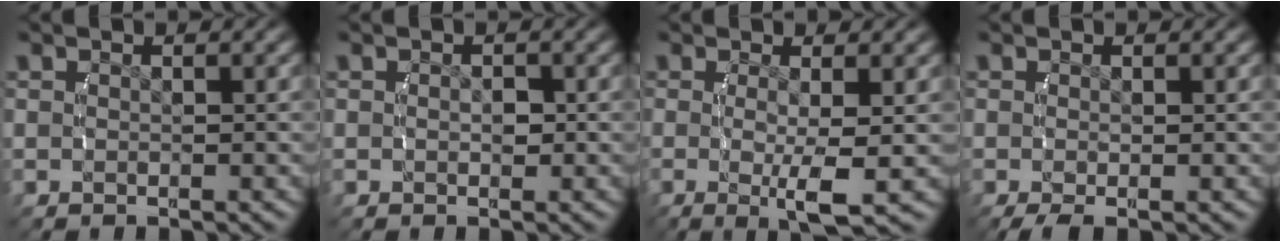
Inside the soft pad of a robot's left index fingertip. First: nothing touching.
{"total": 0.6, "force": [-0.1, 0.4, 0.5], "torque": [-0.007, -0.003, 0.002]}
{"total": 4.1, "force": [-1.0, 0.5, 4.0], "torque": [-0.073, -0.022, -0.008]}
{"total": 1.3, "force": [-0.9, 0.4, 0.9], "torque": [-0.017, -0.011, -0.010]}